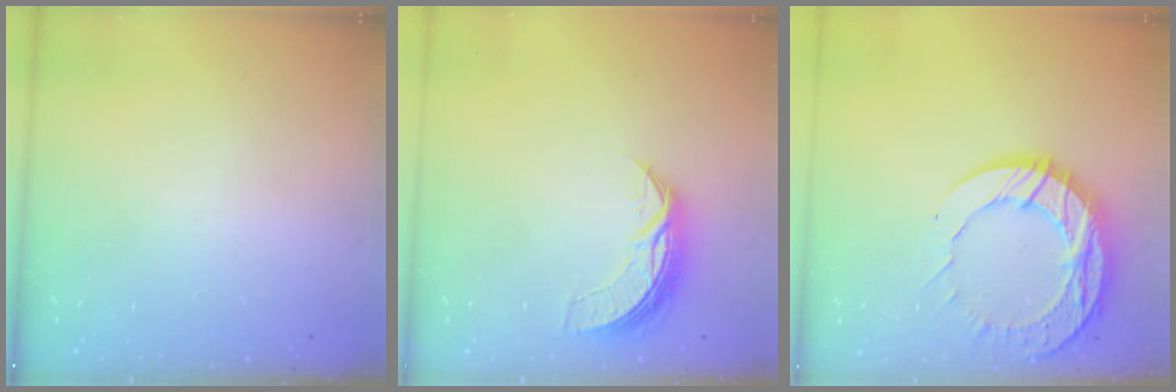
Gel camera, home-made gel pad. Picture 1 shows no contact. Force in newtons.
{"total": 7.7, "press": 7.7, "slide": 0.0}
{"total": 16.1, "press": 16.1, "slide": 1.3}